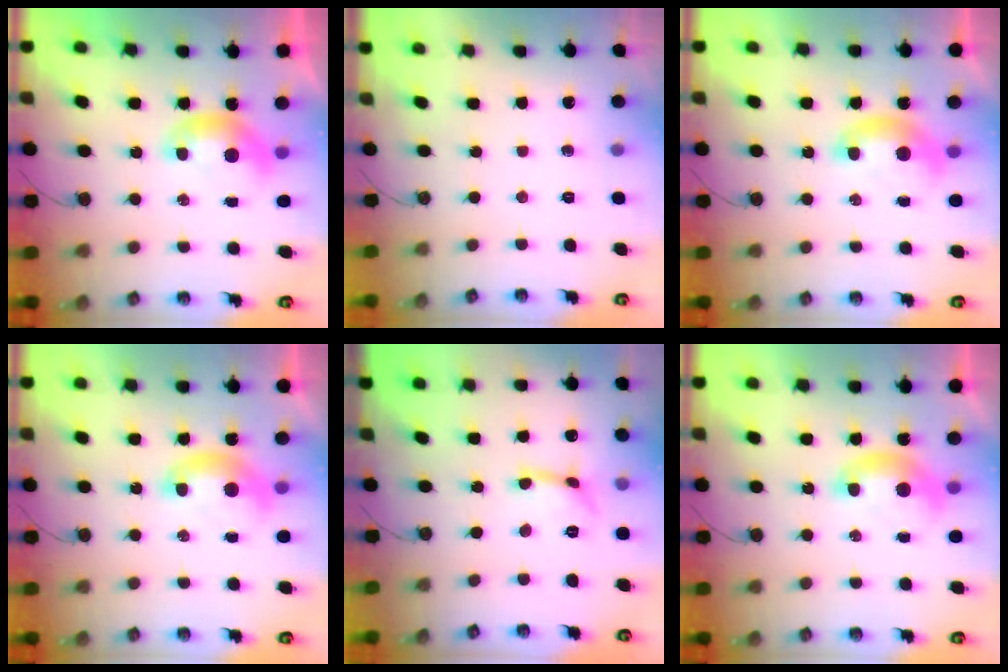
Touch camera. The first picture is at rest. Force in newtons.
{"total": 0.0}
{"total": 1.7, "press": 1.6, "slide": 0.3}
{"total": 1.7, "press": 1.6, "slide": 0.3}
{"total": 1.6, "press": 1.5, "slide": 0.4}
{"total": 1.7, "press": 1.6, "slide": 0.3}